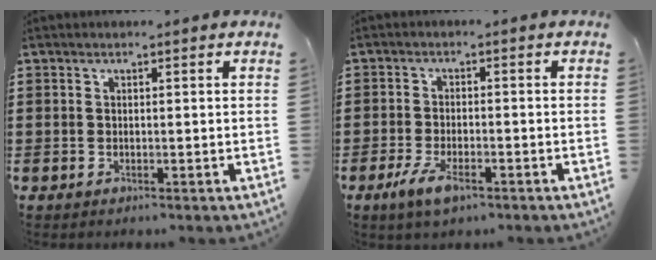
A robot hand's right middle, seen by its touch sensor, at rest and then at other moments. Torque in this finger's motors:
{"motor_torque": [2.14, 0.00, 0.41, 0.08]}